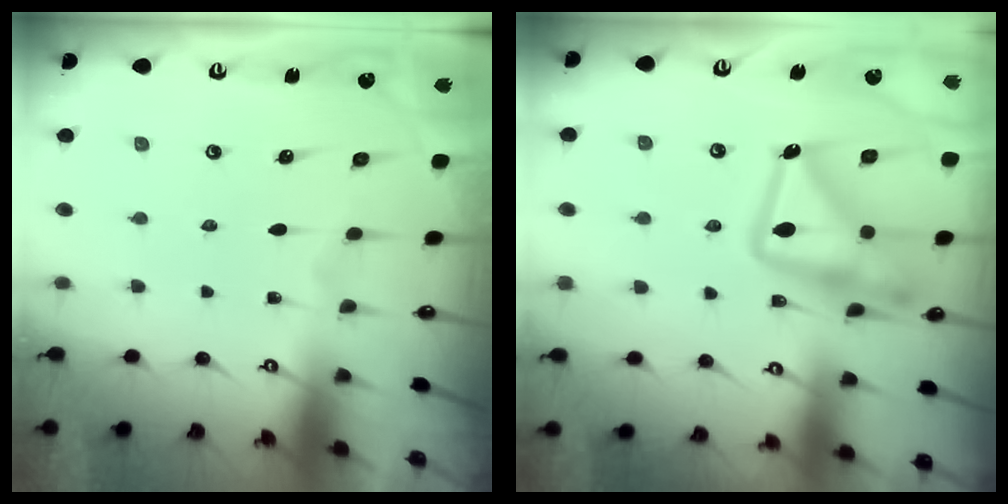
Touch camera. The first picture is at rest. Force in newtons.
{"total": 20.6, "press": 20.5, "slide": 1.5}